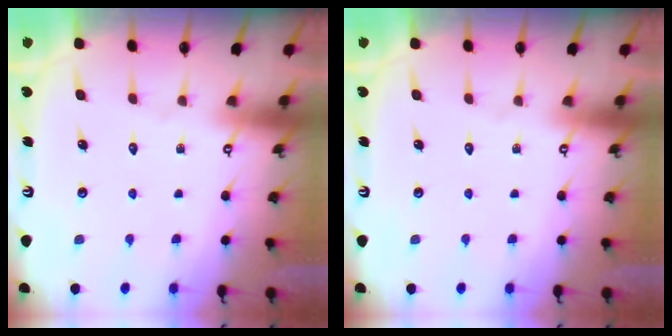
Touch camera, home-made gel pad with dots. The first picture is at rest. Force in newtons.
{"total": 0.0}